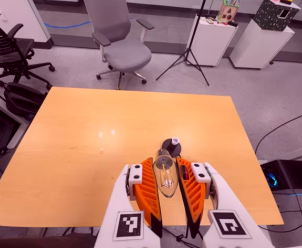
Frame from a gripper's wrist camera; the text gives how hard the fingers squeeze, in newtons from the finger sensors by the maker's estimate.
{"total": 13.1, "left": 14.3, "right": 11.8}